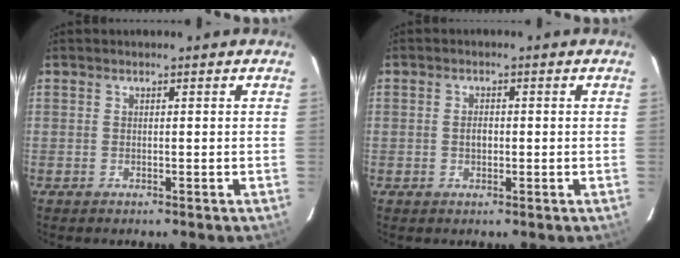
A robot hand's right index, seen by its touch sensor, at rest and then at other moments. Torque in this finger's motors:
{"motor_torque": [0.14, 0.19, 0.02, 0.01]}